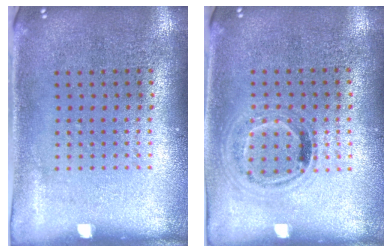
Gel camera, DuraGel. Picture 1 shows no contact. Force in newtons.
{"total": 1.0, "press": 0.9, "slide": 0.3}